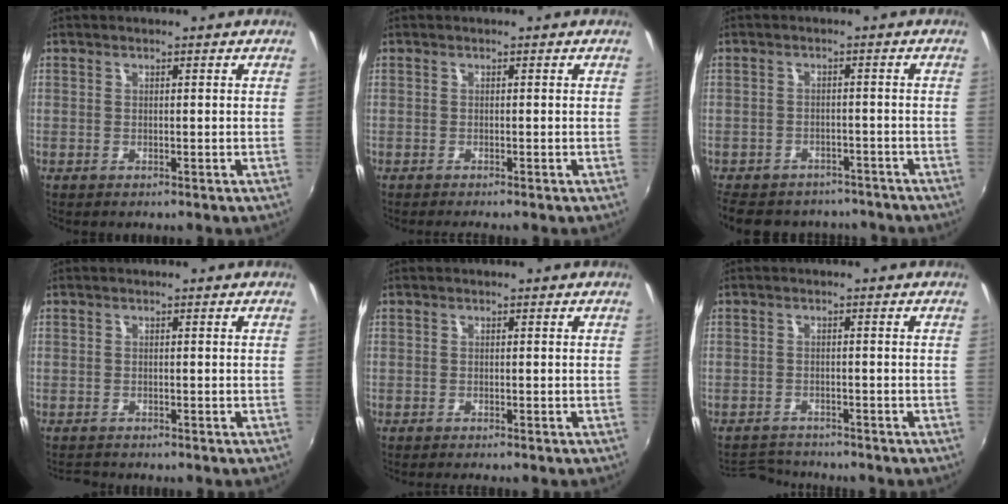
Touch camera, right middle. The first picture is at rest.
{"total": 1.2, "force": [-1.1, -0.1, 0.5], "torque": [-0.007, -0.009, -0.018]}
{"total": 14.3, "force": [-11.7, 6.6, 4.7], "torque": [-0.119, 0.005, -0.160]}
{"total": 1.8, "force": [-1.7, 0.4, 0.1], "torque": [-0.007, -0.007, -0.033]}
{"total": 1.0, "force": [-0.9, -0.1, 0.4], "torque": [-0.005, -0.006, -0.015]}
{"total": 4.5, "force": [-4.4, 0.9, 0.1], "torque": [-0.019, 0.001, -0.080]}